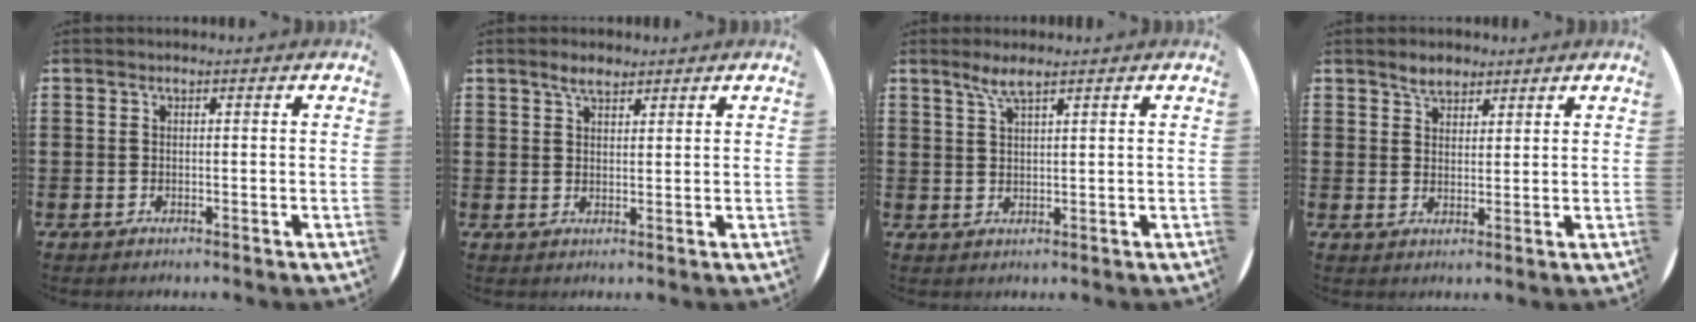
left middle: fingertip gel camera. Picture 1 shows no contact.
{"total": 2.7, "force": [2.2, 1.0, 1.3], "torque": [-0.020, 0.001, 0.038]}
{"total": 2.9, "force": [2.1, 0.2, 1.9], "torque": [-0.041, 0.004, 0.038]}
{"total": 2.8, "force": [2.4, 1.4, 0.6], "torque": [-0.007, 0.003, 0.044]}